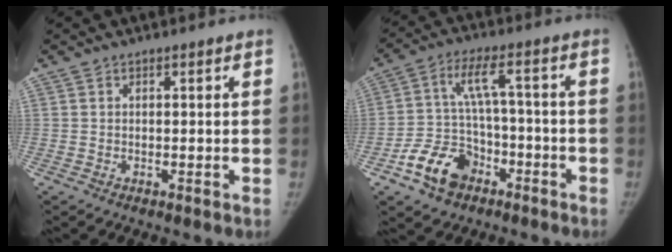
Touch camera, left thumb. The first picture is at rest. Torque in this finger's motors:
{"motor_torque": [-0.95, 1.45, 1.42, 0.70, 0.04]}